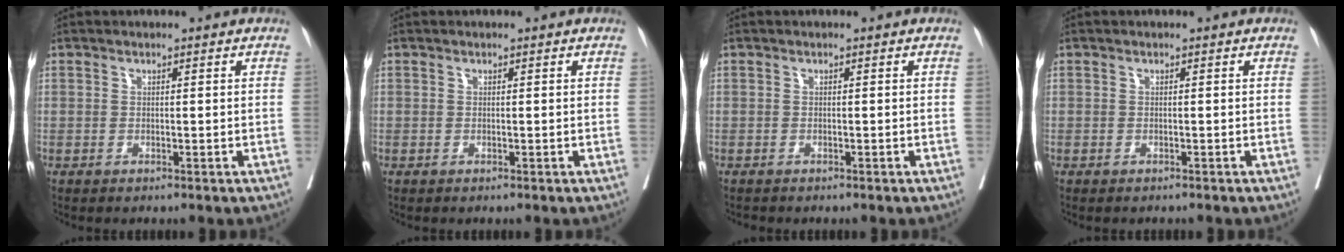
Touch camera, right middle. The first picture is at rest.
{"total": 0.0}
{"total": 0.0}
{"total": 1.1, "force": [-1.0, 0.2, 0.3], "torque": [-0.011, -0.005, -0.013]}